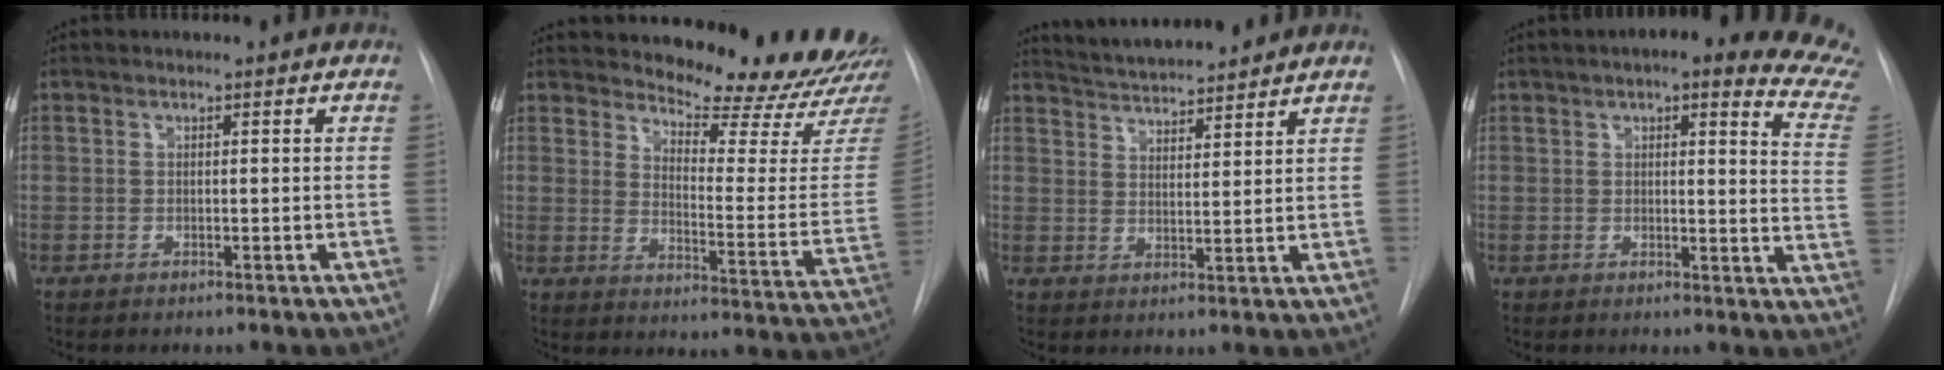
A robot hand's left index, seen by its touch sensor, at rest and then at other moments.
{"total": 18.2, "force": [17.5, 0.7, 5.0], "torque": [-0.068, -0.118, 0.217]}
{"total": 9.5, "force": [9.0, 0.7, 2.9], "torque": [-0.052, 0.018, 0.146]}
{"total": 18.0, "force": [15.3, 2.1, 9.2], "torque": [-0.100, -0.047, 0.150]}